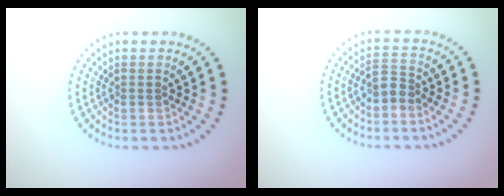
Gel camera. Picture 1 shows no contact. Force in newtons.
{"total": 1.8, "press": 1.5, "slide": 1.1}